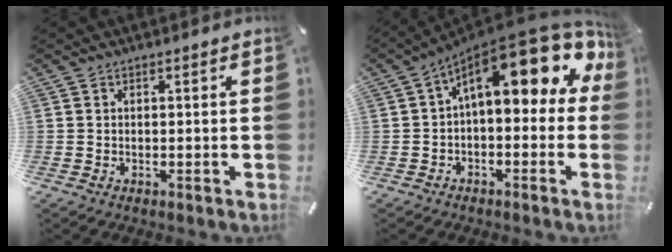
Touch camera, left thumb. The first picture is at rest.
{"total": 16.0, "force": [7.1, 6.6, 12.8], "torque": [-0.185, -0.058, 0.117]}